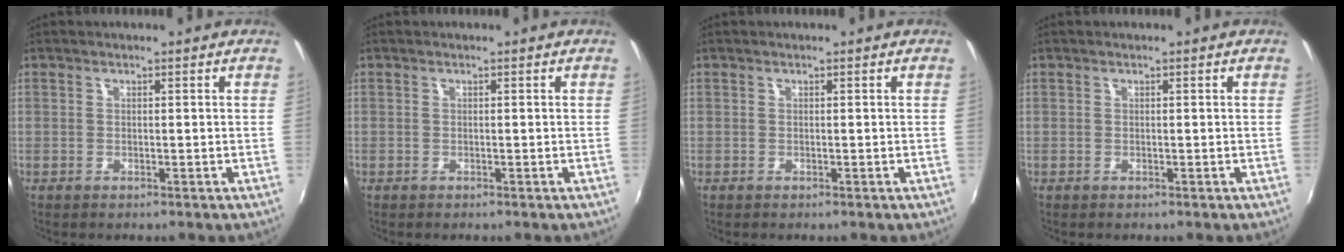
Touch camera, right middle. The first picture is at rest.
{"total": 0.0}
{"total": 0.0}
{"total": 0.0}